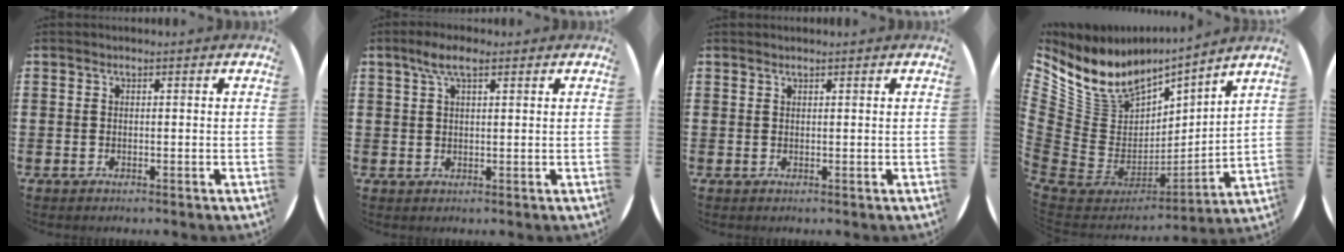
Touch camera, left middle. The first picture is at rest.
{"total": 4.0, "force": [2.4, 1.2, 3.0], "torque": [-0.063, 0.009, 0.041]}
{"total": 0.6, "force": [0.6, 0.0, -0.1], "torque": [0.002, 0.001, 0.011]}
{"total": 9.3, "force": [6.9, 5.9, 2.3], "torque": [-0.102, -0.062, 0.132]}